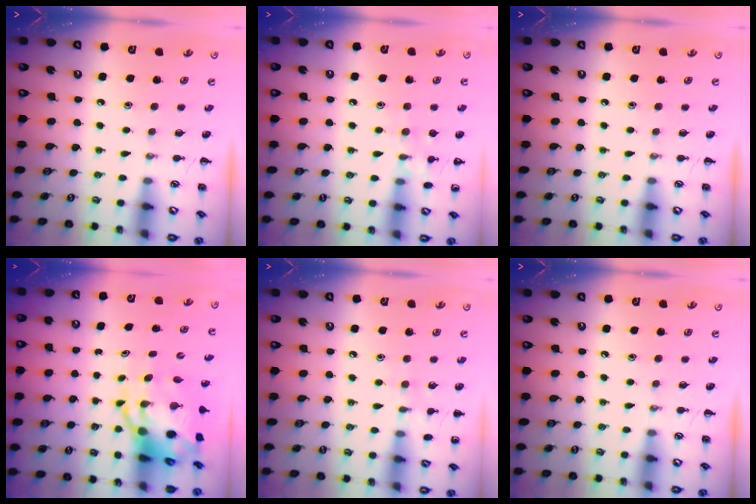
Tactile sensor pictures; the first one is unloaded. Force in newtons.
{"total": 7.7, "press": 7.5, "slide": 1.7}
{"total": 0.0}
{"total": 9.1, "press": 8.7, "slide": 2.7}
{"total": 6.0, "press": 5.7, "slide": 1.9}
{"total": 0.0}